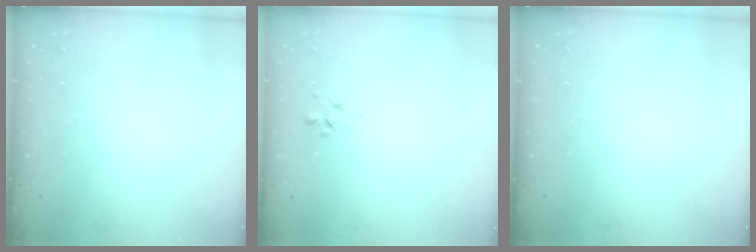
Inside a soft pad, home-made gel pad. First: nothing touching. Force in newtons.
{"total": 1.4, "press": 1.3, "slide": 0.6}
{"total": 0.0}